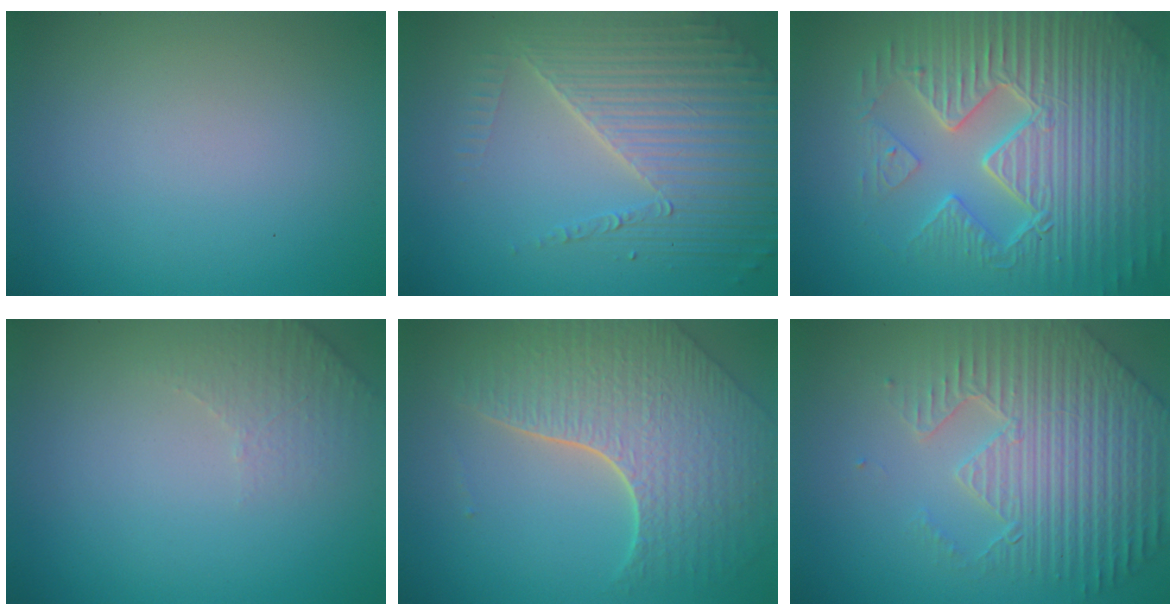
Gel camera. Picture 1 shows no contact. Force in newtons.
{"total": 6.5, "press": 4.9, "slide": 4.3}
{"total": 9.5, "press": 6.7, "slide": 6.8}
{"total": 2.1, "press": 2.0, "slide": 0.5}
{"total": 7.7, "press": 5.5, "slide": 5.4}
{"total": 7.4, "press": 5.6, "slide": 4.8}